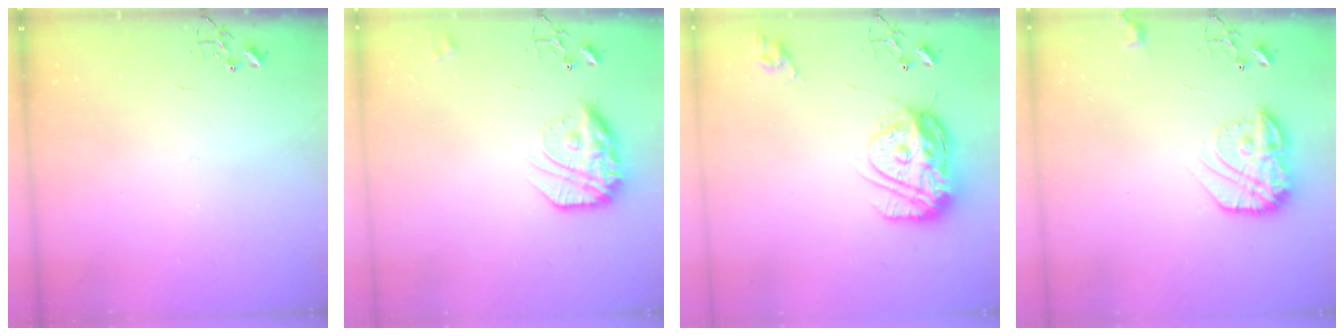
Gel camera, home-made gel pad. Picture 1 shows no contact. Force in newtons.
{"total": 16.5, "press": 16.4, "slide": 1.3}
{"total": 15.2, "press": 15.1, "slide": 1.5}
{"total": 15.1, "press": 15.0, "slide": 1.0}